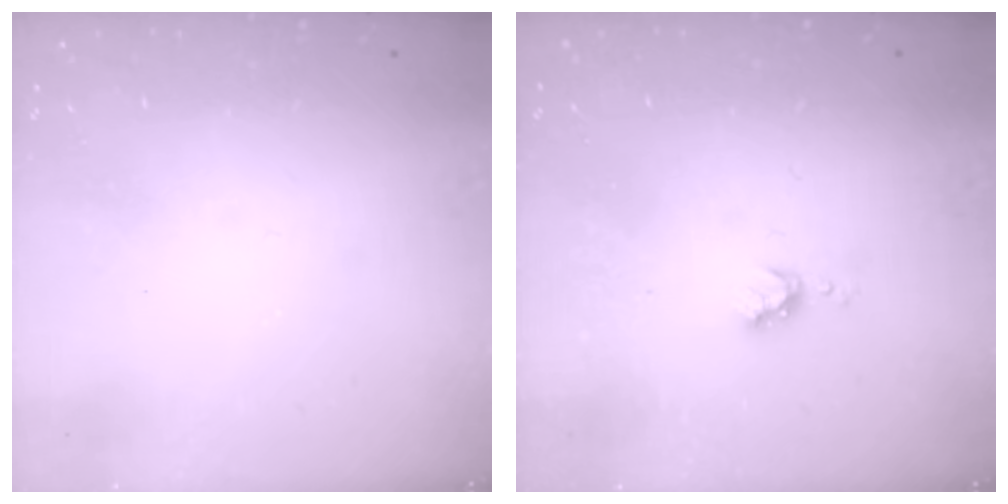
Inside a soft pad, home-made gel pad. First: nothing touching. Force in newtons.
{"total": 3.8, "press": 3.7, "slide": 0.6}